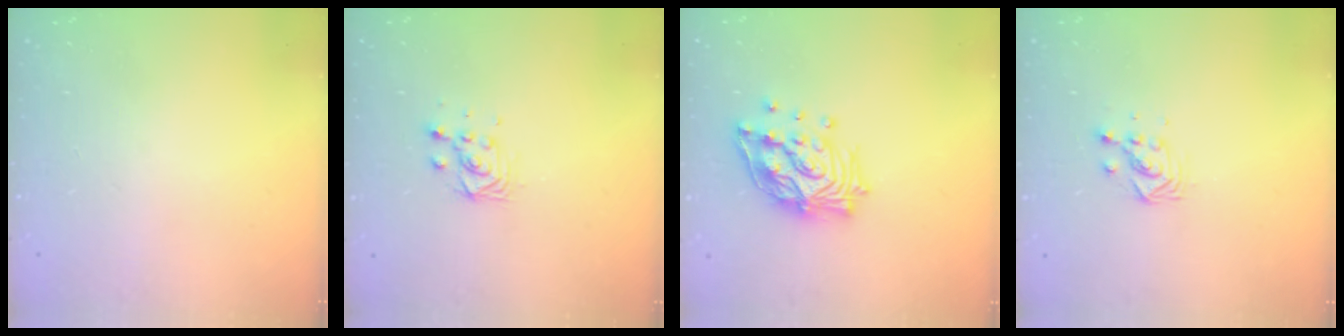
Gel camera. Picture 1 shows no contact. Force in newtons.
{"total": 5.0, "press": 5.0, "slide": 0.3}
{"total": 15.2, "press": 15.1, "slide": 1.7}
{"total": 3.4, "press": 3.4, "slide": 0.2}